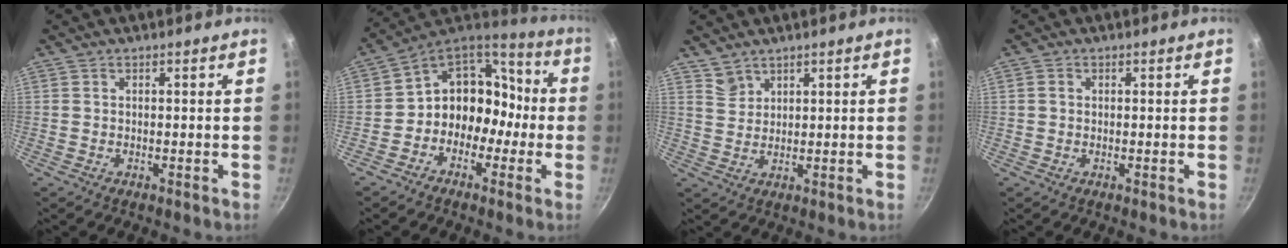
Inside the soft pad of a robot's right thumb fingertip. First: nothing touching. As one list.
[{"total": 13.2, "force": [-3.1, 11.3, 6.2], "torque": [-0.032, 0.075, -0.066]}, {"total": 3.1, "force": [2.7, 1.5, 0.4], "torque": [0.002, -0.004, 0.059]}, {"total": 1.0, "force": [0.1, 0.9, 0.5], "torque": [-0.008, 0.005, 0.001]}]